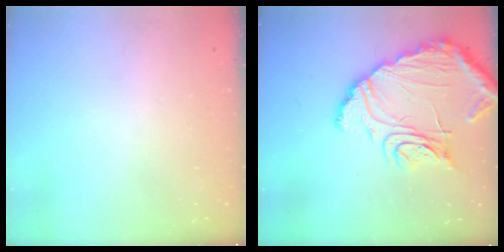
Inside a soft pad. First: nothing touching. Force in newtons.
{"total": 15.7, "press": 15.6, "slide": 1.0}